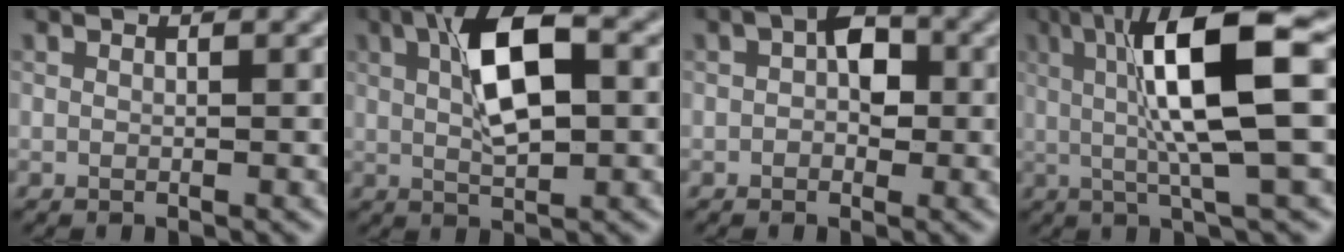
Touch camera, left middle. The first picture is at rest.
{"total": 6.9, "force": [1.6, 2.6, 6.2], "torque": [-0.110, 0.013, 0.026]}
{"total": 3.6, "force": [0.4, 2.3, 2.7], "torque": [-0.038, 0.011, 0.000]}
{"total": 9.8, "force": [1.5, 1.9, 9.5], "torque": [-0.156, 0.007, 0.029]}